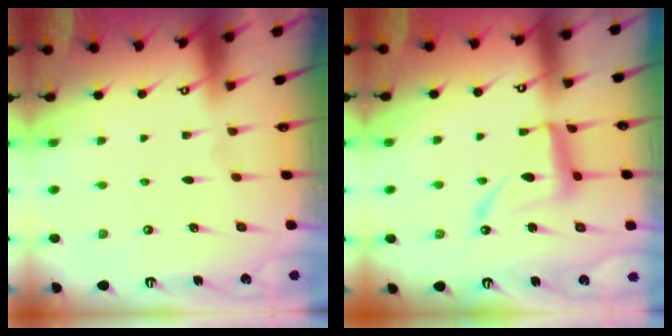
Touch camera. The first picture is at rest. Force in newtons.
{"total": 12.6, "press": 12.6, "slide": 1.0}